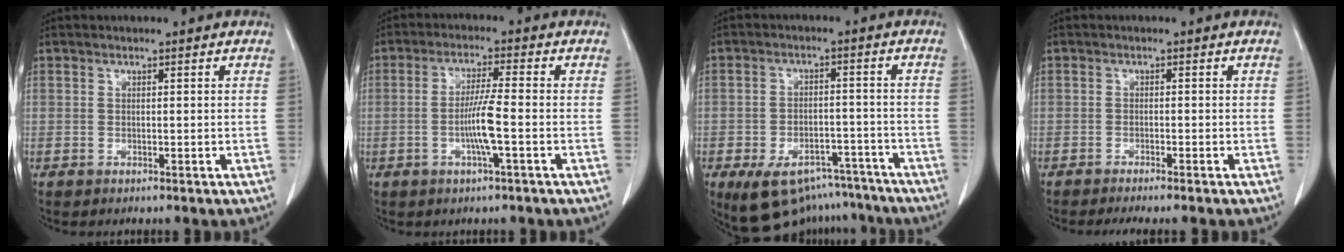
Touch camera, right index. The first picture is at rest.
{"total": 5.5, "force": [-1.6, -0.3, 5.3], "torque": [-0.106, 0.000, -0.030]}
{"total": 12.1, "force": [-9.2, 6.3, 4.6], "torque": [-0.061, 0.020, -0.131]}
{"total": 4.7, "force": [-4.1, -0.2, 2.2], "torque": [-0.021, -0.005, -0.059]}